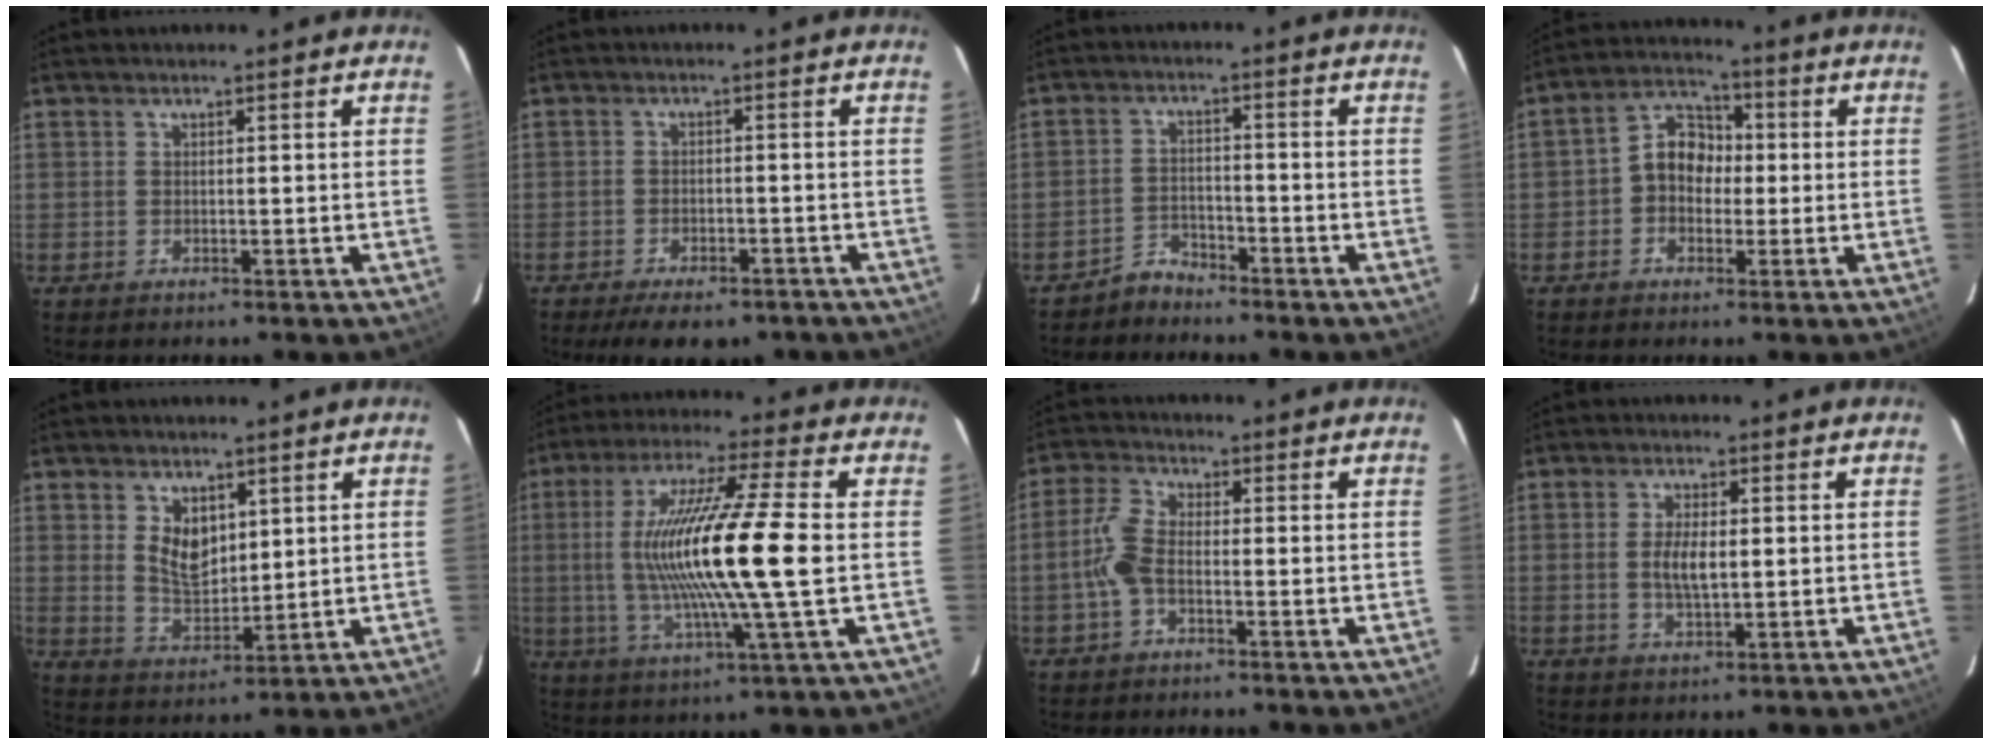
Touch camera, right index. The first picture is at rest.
{"total": 10.8, "force": [-8.5, 4.0, 5.4], "torque": [-0.115, -0.016, -0.115]}
{"total": 3.6, "force": [-3.3, 1.3, -0.1], "torque": [-0.002, 0.012, -0.062]}
{"total": 6.6, "force": [-0.8, 5.4, 3.7], "torque": [-0.067, 0.028, -0.020]}
{"total": 7.0, "force": [2.6, 4.3, 4.9], "torque": [-0.086, -0.001, 0.057]}
{"total": 19.2, "force": [0.2, 0.7, 19.2], "torque": [-0.354, -0.005, 0.005]}
{"total": 5.2, "force": [-1.6, 2.2, 4.4], "torque": [-0.106, 0.011, -0.035]}
{"total": 4.9, "force": [0.0, 1.7, 4.6], "torque": [-0.086, -0.001, 0.001]}